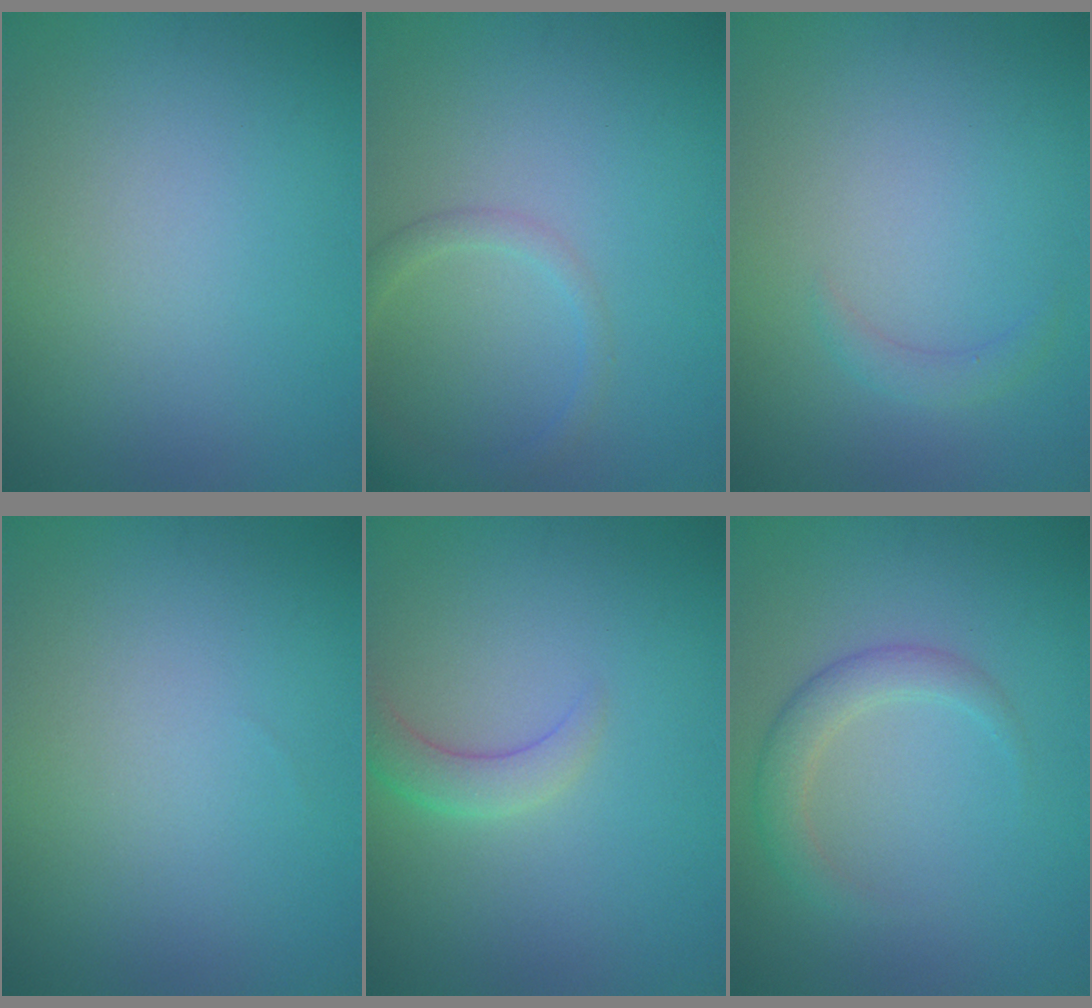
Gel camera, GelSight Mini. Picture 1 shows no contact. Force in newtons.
{"total": 2.1, "press": 2.1, "slide": 0.1}
{"total": 1.1, "press": 1.1, "slide": 0.0}
{"total": 0.0}
{"total": 2.3, "press": 2.2, "slide": 0.1}
{"total": 2.5, "press": 2.5, "slide": 0.2}